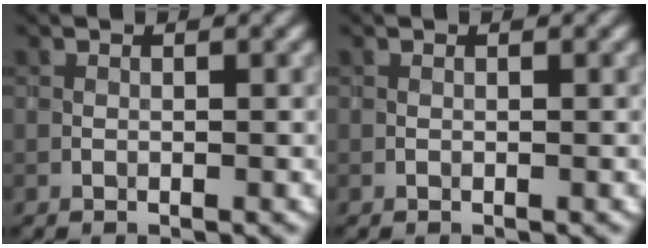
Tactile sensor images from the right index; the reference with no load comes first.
{"total": 0.0}